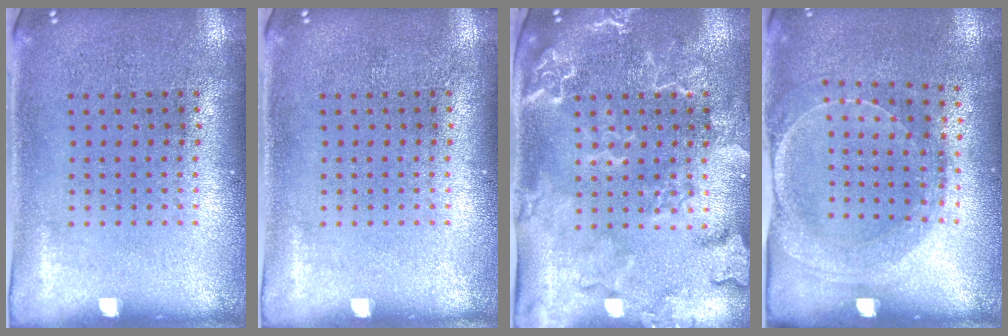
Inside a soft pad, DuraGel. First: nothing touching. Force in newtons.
{"total": 0.0}
{"total": 2.6, "press": 2.4, "slide": 0.9}
{"total": 1.5, "press": 1.5, "slide": 0.4}